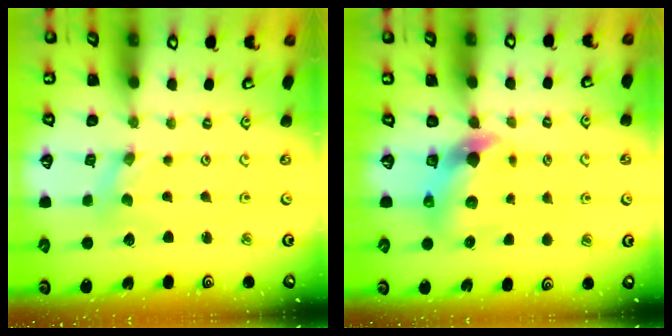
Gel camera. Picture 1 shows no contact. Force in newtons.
{"total": 6.0, "press": 5.9, "slide": 0.9}